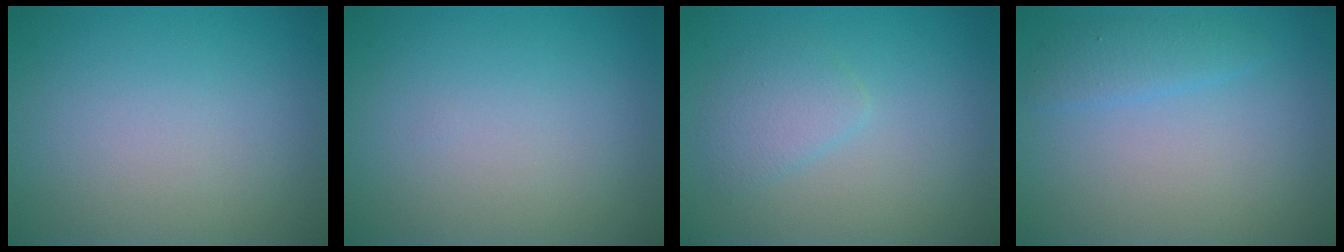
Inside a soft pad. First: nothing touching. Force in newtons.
{"total": 0.0}
{"total": 2.0, "press": 2.0, "slide": 0.1}
{"total": 1.7, "press": 1.7, "slide": 0.2}